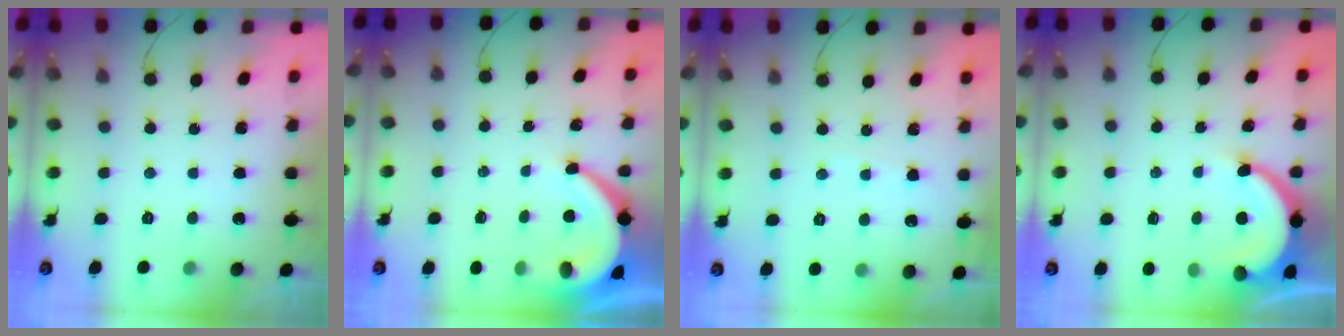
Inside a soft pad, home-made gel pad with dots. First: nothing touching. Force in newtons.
{"total": 7.7, "press": 7.7, "slide": 0.8}
{"total": 2.5, "press": 2.5, "slide": 0.3}
{"total": 9.0, "press": 8.9, "slide": 0.7}